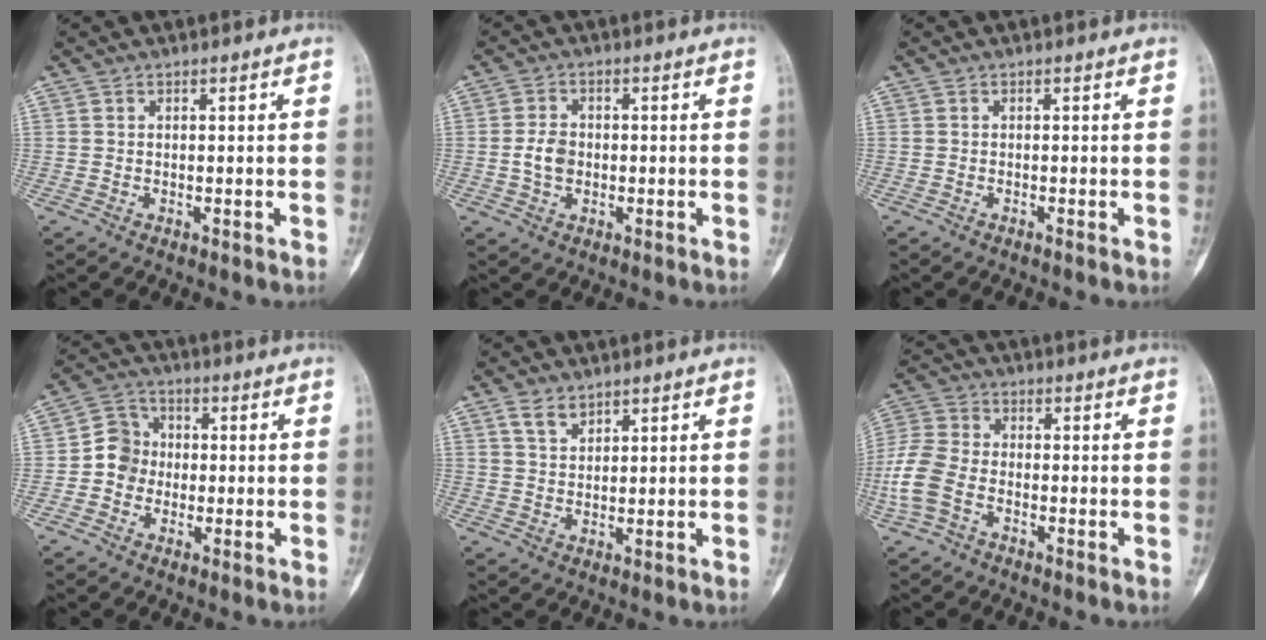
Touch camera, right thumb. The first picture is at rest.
{"total": 4.2, "force": [-0.4, 3.1, 2.8], "torque": [-0.047, 0.007, -0.011]}
{"total": 0.0}
{"total": 6.6, "force": [-0.8, 6.1, 2.4], "torque": [-0.012, 0.019, -0.028]}
{"total": 3.2, "force": [2.3, 1.7, 1.4], "torque": [-0.021, -0.012, 0.049]}
{"total": 8.4, "force": [-3.2, 5.2, 5.8], "torque": [-0.138, 0.018, -0.072]}